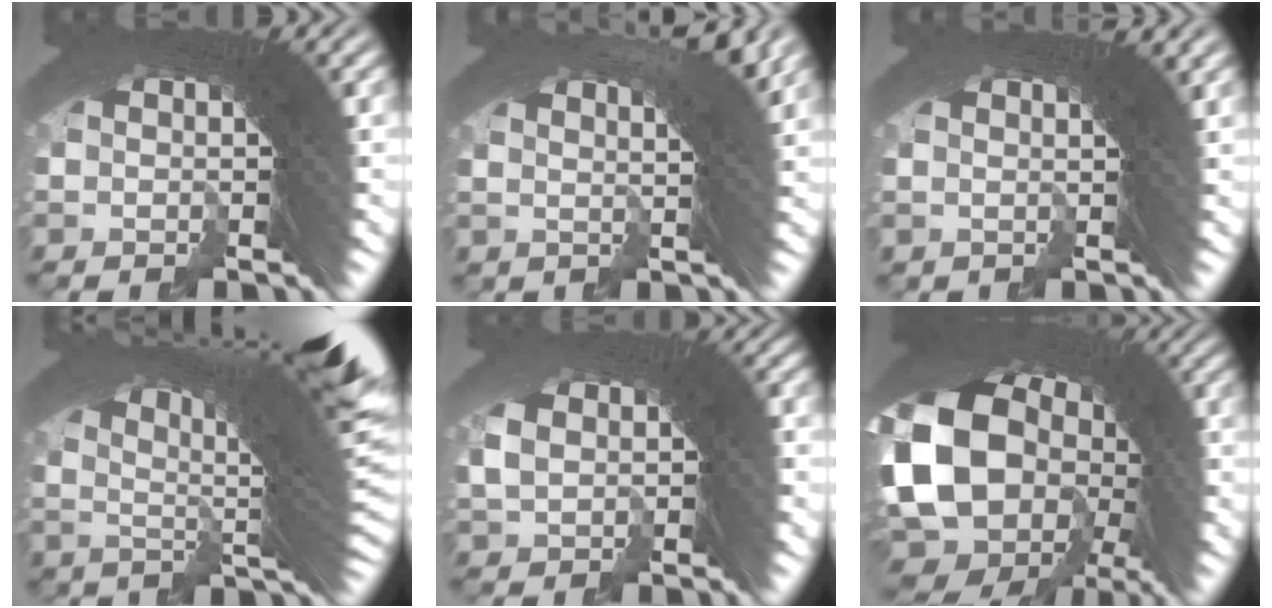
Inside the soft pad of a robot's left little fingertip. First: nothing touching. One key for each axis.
{"total": 5.6, "fx": 4.4, "fy": 0.0, "fz": 3.5, "tx": -0.035, "ty": 0.014, "tz": 0.067}
{"total": 2.6, "fx": 2.0, "fy": -0.7, "fz": 1.5, "tx": -0.017, "ty": 0.011, "tz": 0.034}
{"total": 18.0, "fx": 8.2, "fy": 6.2, "fz": 14.8, "tx": -0.169, "ty": 0.047, "tz": 0.115}
{"total": 1.8, "fx": 0.3, "fy": 1.5, "fz": 0.9, "tx": -0.002, "ty": 0.009, "tz": 0.007}
{"total": 20.8, "fx": -0.8, "fy": 15.9, "fz": 13.4, "tx": -0.285, "ty": -0.049, "tz": -0.005}